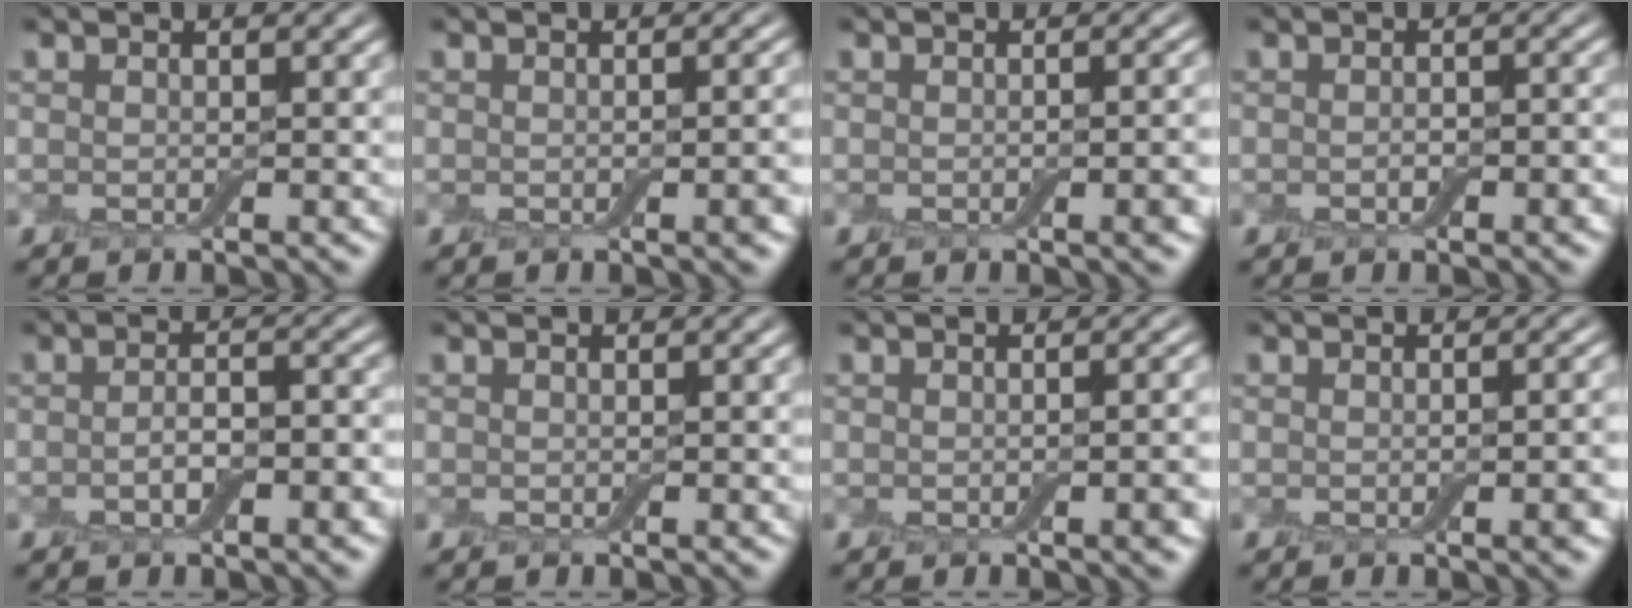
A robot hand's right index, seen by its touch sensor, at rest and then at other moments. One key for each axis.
{"total": 2.6, "fx": -0.4, "fy": 0.7, "fz": 2.5, "tx": -0.023, "ty": 0.002, "tz": -0.004}
{"total": 3.2, "fx": -0.6, "fy": 1.0, "fz": 3.0, "tx": -0.027, "ty": 0.001, "tz": -0.006}
{"total": 2.2, "fx": -0.7, "fy": 1.1, "fz": 1.8, "tx": -0.025, "ty": -0.001, "tz": -0.008}
{"total": 3.4, "fx": -1.0, "fy": 1.2, "fz": 3.0, "tx": -0.051, "ty": 0.002, "tz": -0.016}
{"total": 0.0}
{"total": 2.9, "fx": -0.5, "fy": 0.9, "fz": 2.7, "tx": -0.022, "ty": 0.003, "tz": -0.004}
{"total": 2.8, "fx": -0.5, "fy": 0.8, "fz": 2.7, "tx": -0.024, "ty": 0.002, "tz": -0.003}